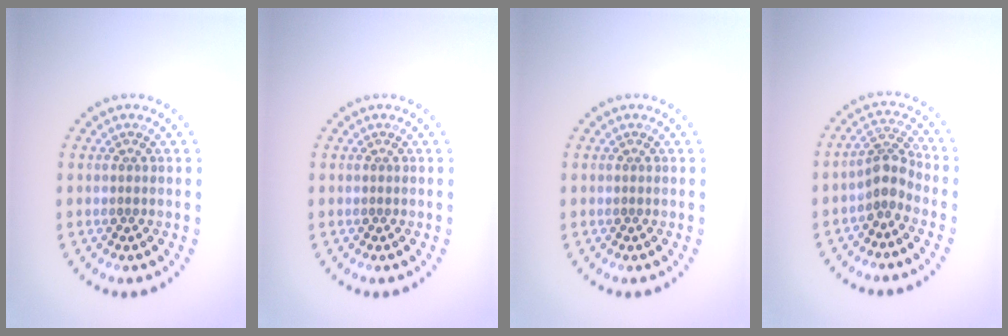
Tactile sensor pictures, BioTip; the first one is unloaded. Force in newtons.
{"total": 0.0}
{"total": 0.0}
{"total": 2.6, "press": 2.0, "slide": 1.7}